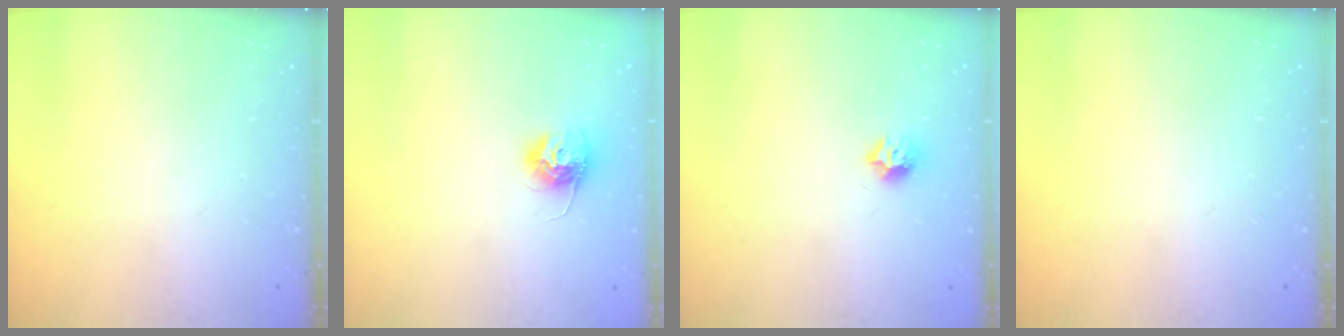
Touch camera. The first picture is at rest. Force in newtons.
{"total": 10.8, "press": 10.7, "slide": 0.6}
{"total": 6.9, "press": 6.9, "slide": 0.3}
{"total": 0.0}